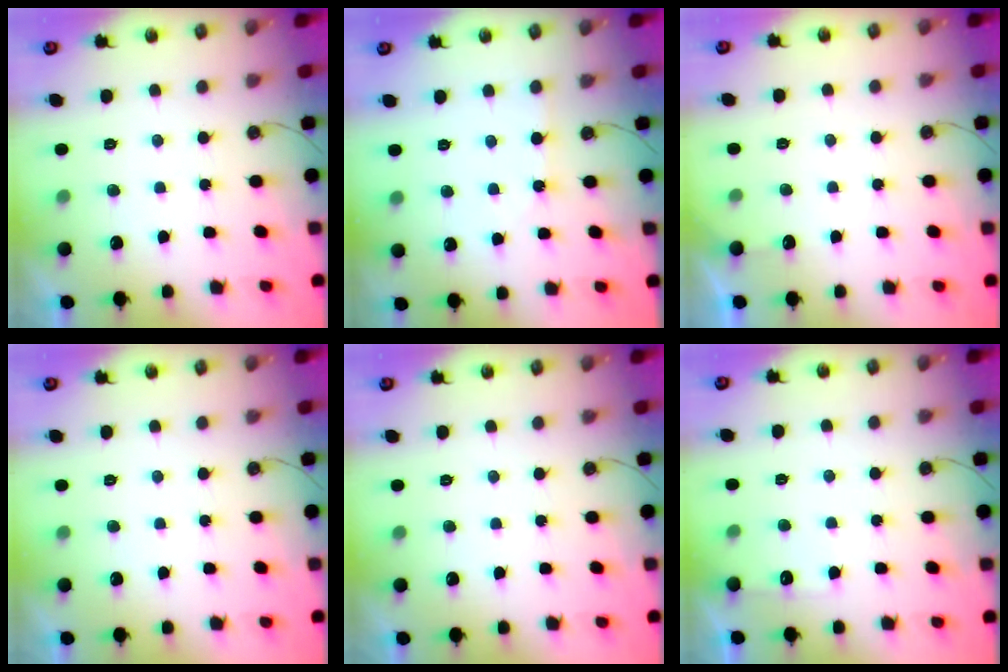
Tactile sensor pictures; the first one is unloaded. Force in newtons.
{"total": 3.4, "press": 3.3, "slide": 0.5}
{"total": 2.3, "press": 2.3, "slide": 0.3}
{"total": 0.0}
{"total": 0.0}
{"total": 5.9, "press": 5.9, "slide": 0.7}